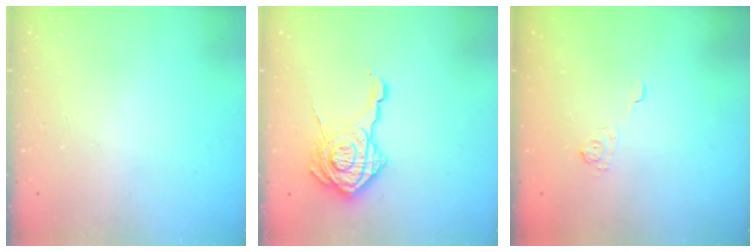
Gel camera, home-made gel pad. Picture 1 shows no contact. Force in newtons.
{"total": 18.4, "press": 18.3, "slide": 1.1}
{"total": 2.2, "press": 1.7, "slide": 1.4}